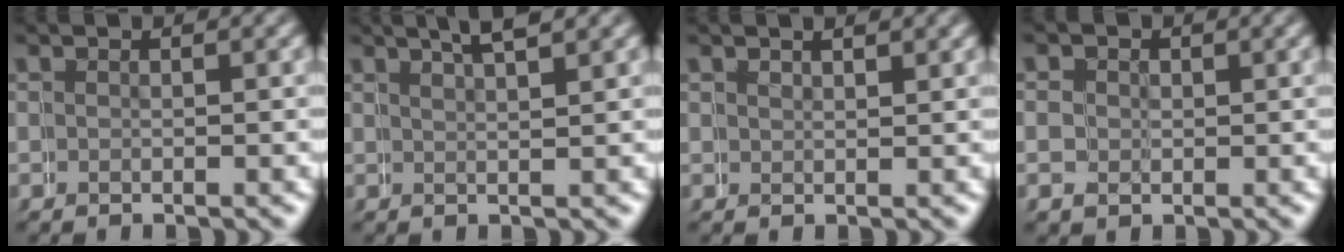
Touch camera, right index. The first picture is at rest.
{"total": 3.0, "force": [2.5, -0.8, 1.4], "torque": [-0.008, 0.013, 0.042]}
{"total": 0.8, "force": [0.7, -0.4, 0.2], "torque": [0.000, 0.003, 0.016]}
{"total": 1.7, "force": [0.7, 0.7, -1.4], "torque": [0.027, -0.006, 0.010]}